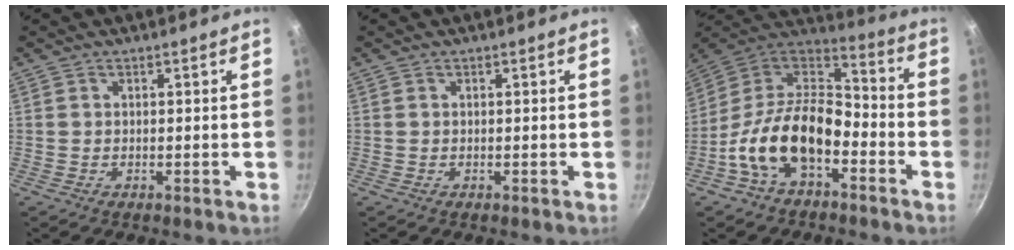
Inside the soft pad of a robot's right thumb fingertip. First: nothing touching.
{"total": 0.0}
{"total": 18.2, "force": [-6.6, 10.4, 13.4], "torque": [-0.216, 0.068, -0.141]}